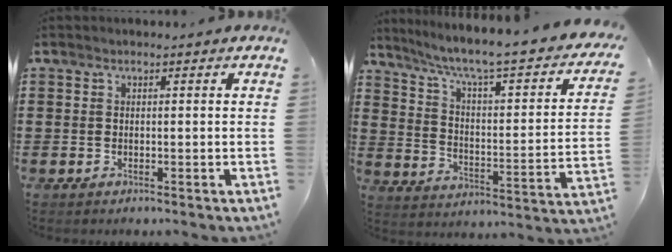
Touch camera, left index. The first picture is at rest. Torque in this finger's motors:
{"motor_torque": [2.14, 0.00, 0.85, 0.20]}